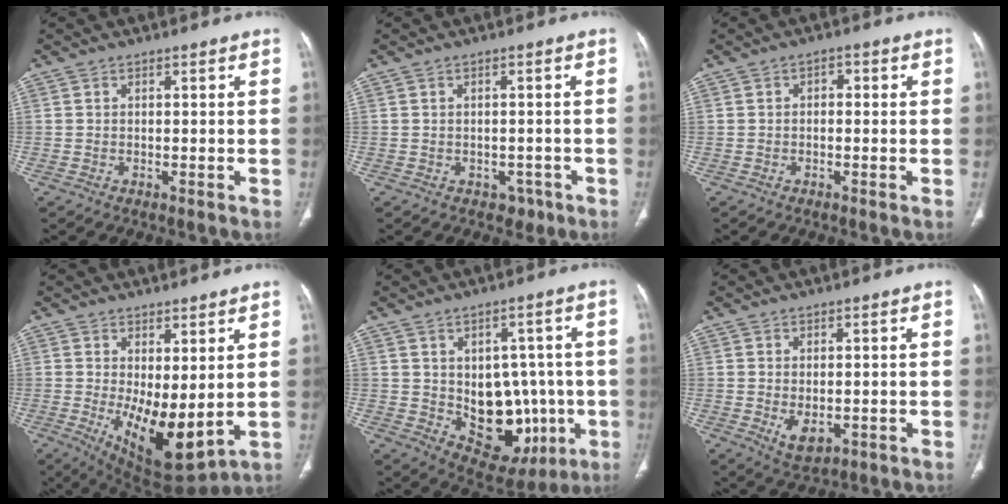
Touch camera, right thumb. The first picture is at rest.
{"total": 2.5, "force": [-1.3, 2.0, 0.9], "torque": [0.005, 0.007, -0.011]}
{"total": 1.8, "force": [0.1, 1.2, 1.2], "torque": [-0.008, 0.006, -0.006]}
{"total": 11.9, "force": [0.0, 5.1, 10.8], "torque": [-0.166, -0.031, 0.020]}
{"total": 15.5, "force": [-2.1, 10.7, 11.1], "torque": [-0.096, 0.008, 0.003]}
{"total": 4.5, "force": [-0.9, 2.6, 3.6], "torque": [-0.054, -0.008, -0.001]}